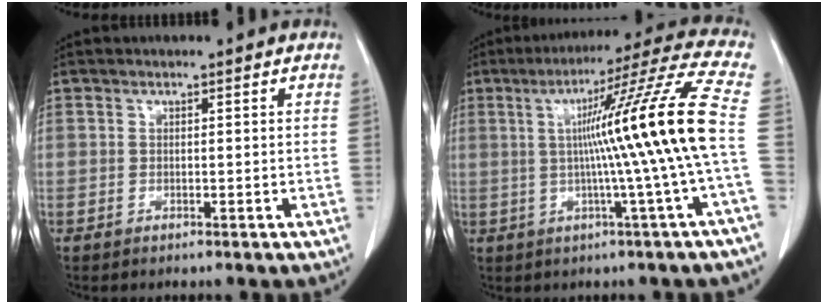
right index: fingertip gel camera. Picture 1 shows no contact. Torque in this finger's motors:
{"motor_torque": [1.45, 0.03, 0.52, 0.21]}